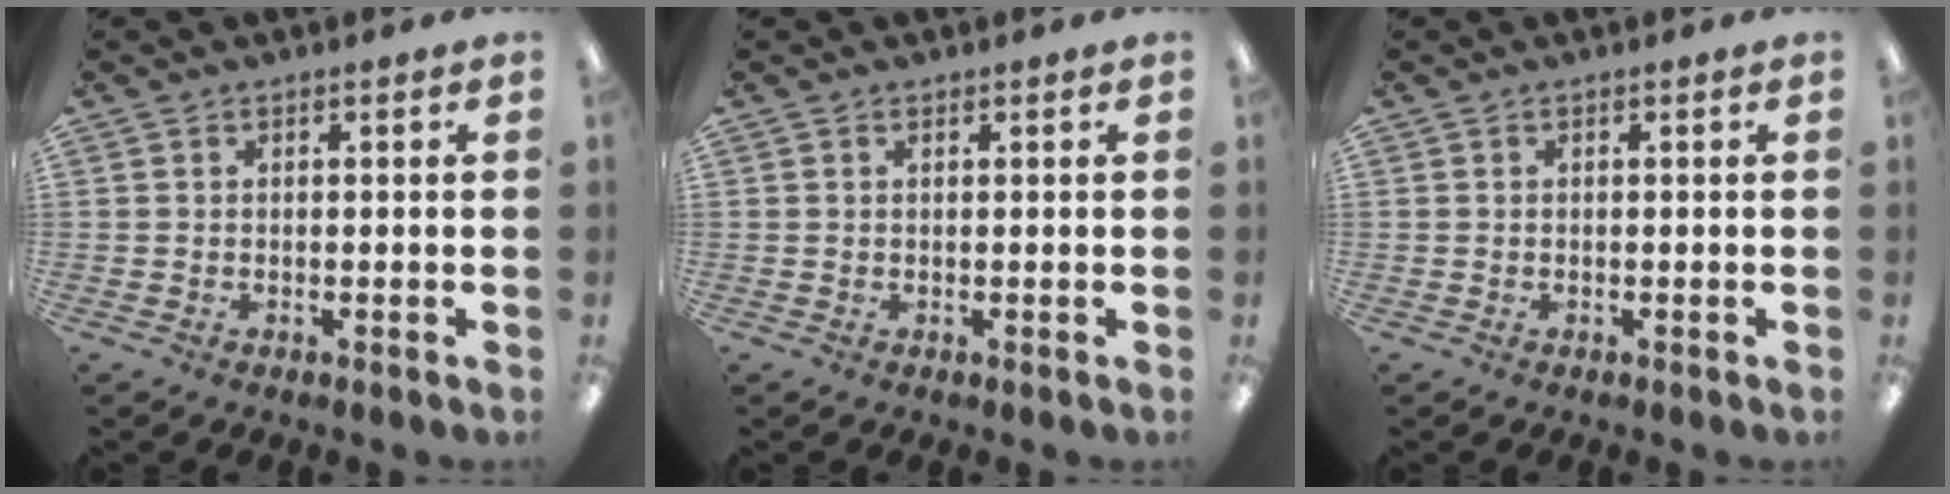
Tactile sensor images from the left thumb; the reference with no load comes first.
{"total": 0.0}
{"total": 0.0}